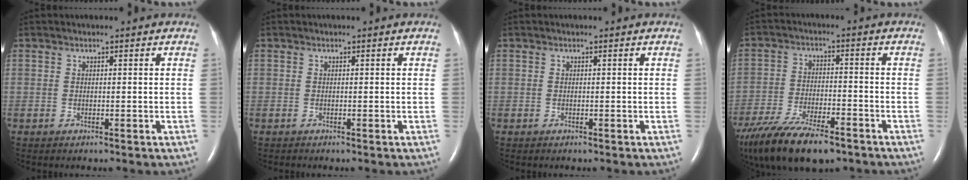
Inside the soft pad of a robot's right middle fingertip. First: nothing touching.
{"total": 0.0}
{"total": 0.0}
{"total": 18.2, "force": [-13.3, 5.7, 11.0], "torque": [-0.225, -0.029, -0.219]}